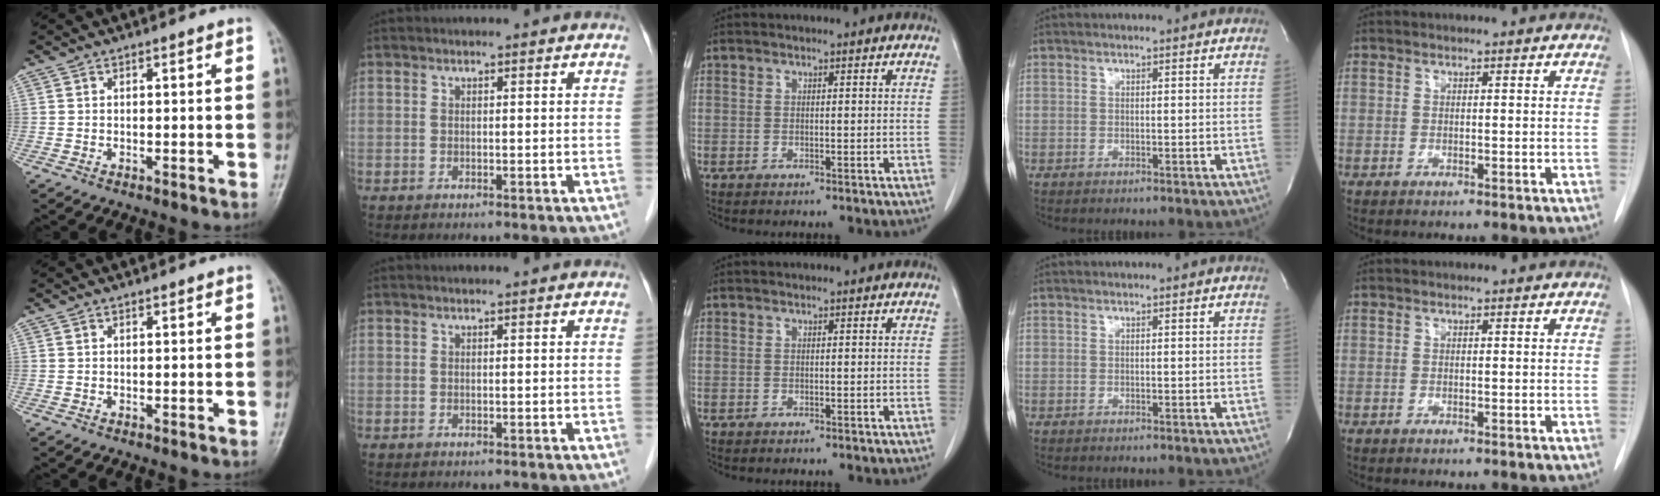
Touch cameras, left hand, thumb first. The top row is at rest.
{}